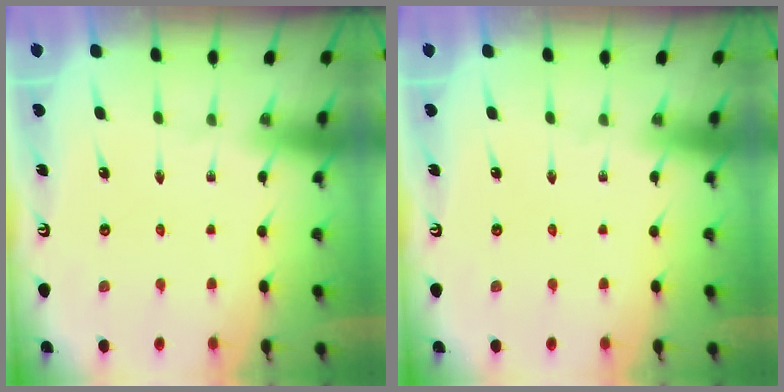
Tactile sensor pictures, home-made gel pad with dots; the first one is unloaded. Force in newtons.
{"total": 0.0}